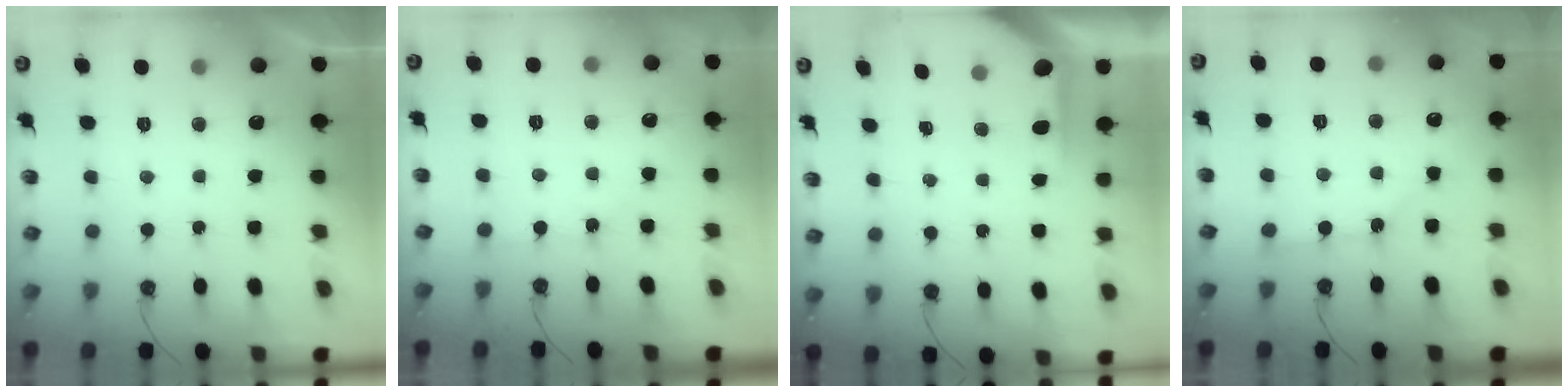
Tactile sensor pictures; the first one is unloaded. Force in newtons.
{"total": 1.6, "press": 1.5, "slide": 0.3}
{"total": 4.6, "press": 4.6, "slide": 0.2}
{"total": 3.0, "press": 2.9, "slide": 0.4}